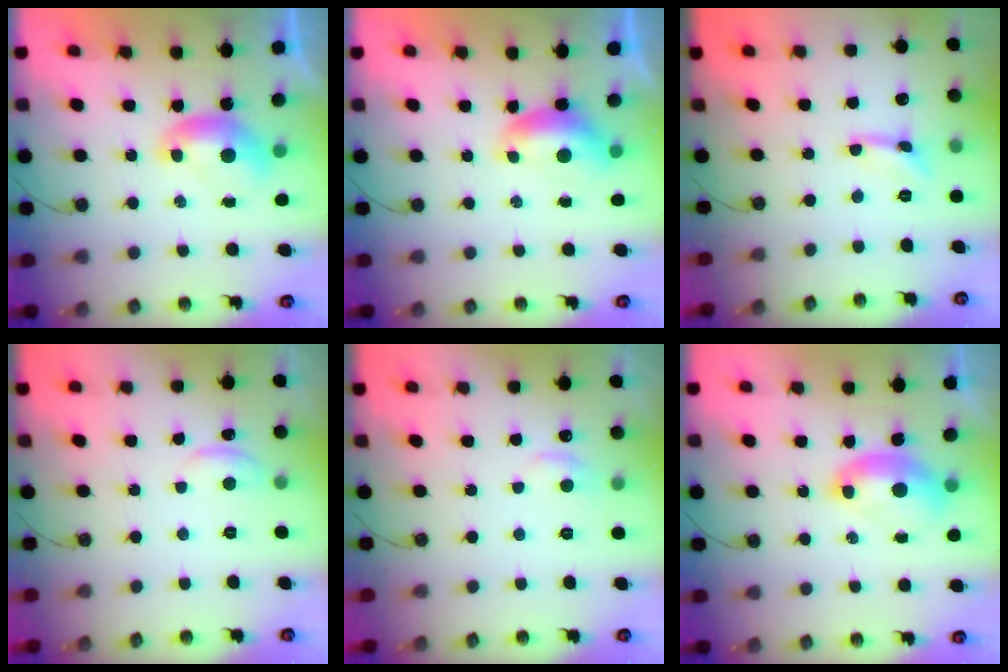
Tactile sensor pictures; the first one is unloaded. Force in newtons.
{"total": 0.9, "press": 0.6, "slide": 0.6}
{"total": 0.9, "press": 0.8, "slide": 0.3}
{"total": 1.4, "press": 1.0, "slide": 1.0}
{"total": 1.1, "press": 0.6, "slide": 0.9}
{"total": 3.0, "press": 3.0, "slide": 0.6}